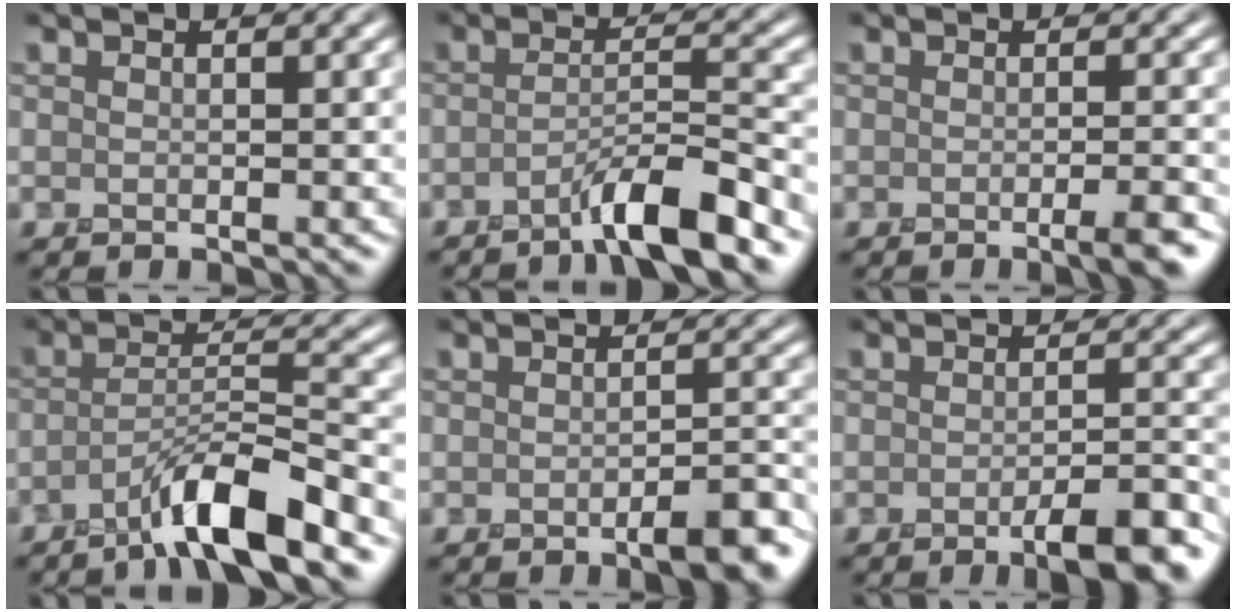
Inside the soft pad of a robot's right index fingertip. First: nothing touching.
{"total": 5.1, "force": [-3.3, 0.6, 3.8], "torque": [-0.057, 0.013, -0.069]}
{"total": 2.9, "force": [-1.3, 0.6, 2.5], "torque": [-0.029, -0.002, -0.027]}
{"total": 6.5, "force": [-4.2, 0.9, 4.9], "torque": [-0.078, 0.010, -0.081]}
{"total": 3.7, "force": [-2.0, 0.8, 3.0], "torque": [-0.042, 0.000, -0.033]}
{"total": 5.0, "force": [-2.6, 1.1, 4.1], "torque": [-0.058, -0.002, -0.040]}